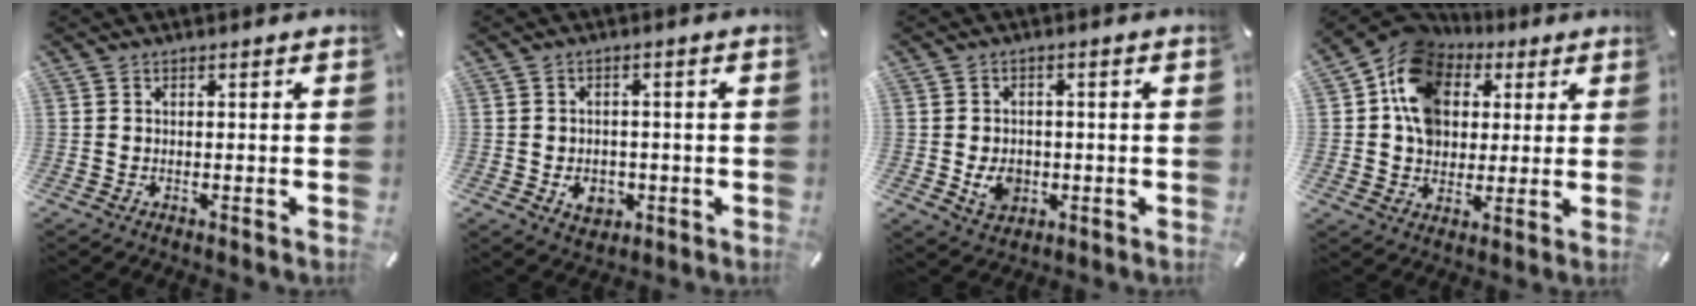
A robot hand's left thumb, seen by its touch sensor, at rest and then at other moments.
{"total": 5.4, "force": [-1.3, 4.4, 2.8], "torque": [-0.037, 0.000, -0.024]}
{"total": 5.8, "force": [-1.1, 4.8, 3.0], "torque": [-0.050, -0.002, -0.020]}
{"total": 14.0, "force": [3.7, 11.8, 6.6], "torque": [-0.136, -0.015, 0.069]}